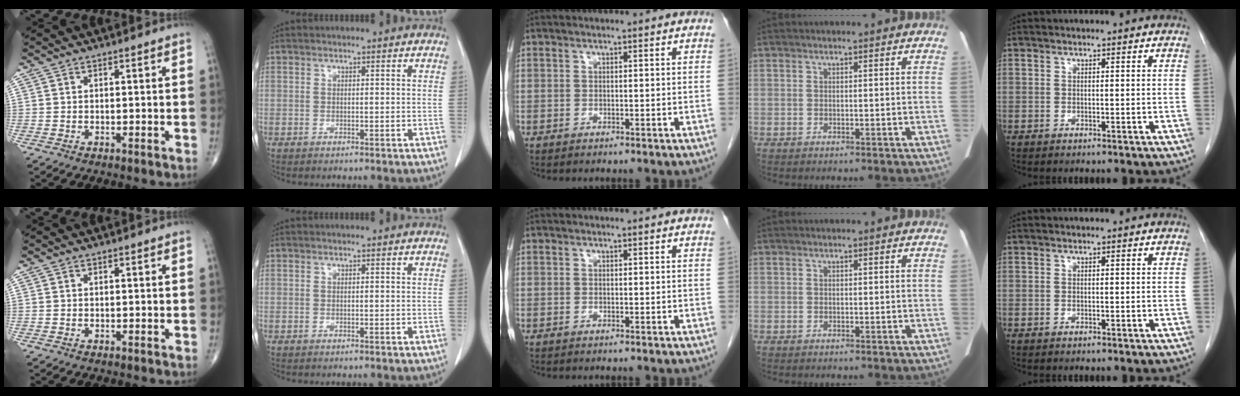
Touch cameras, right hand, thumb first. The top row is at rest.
{}